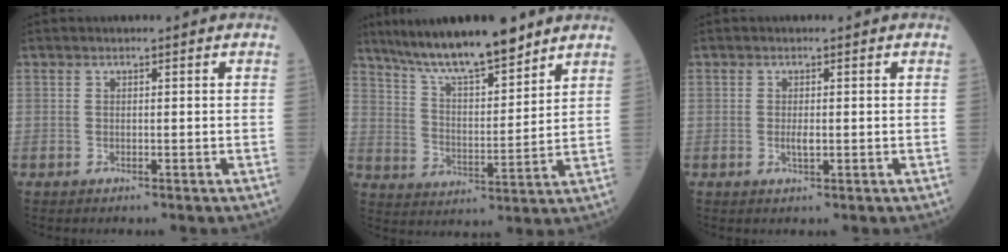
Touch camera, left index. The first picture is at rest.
{"total": 14.2, "force": [11.7, 2.3, 7.6], "torque": [-0.129, 0.006, 0.206]}
{"total": 1.3, "force": [-0.2, 0.4, 1.2], "torque": [-0.023, -0.004, -0.002]}